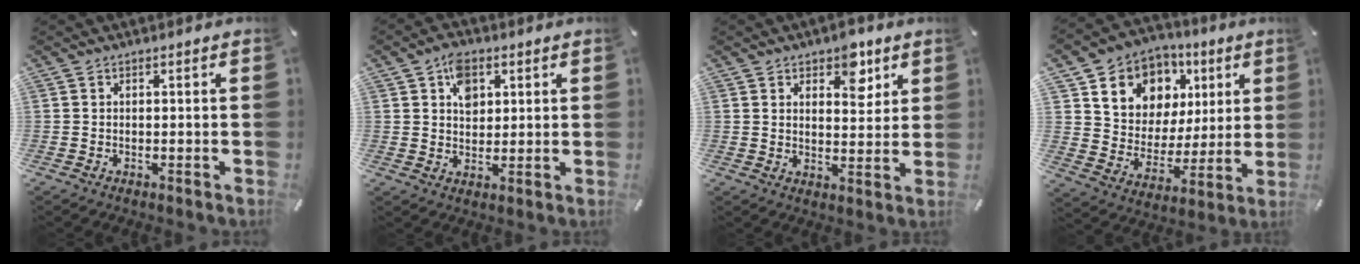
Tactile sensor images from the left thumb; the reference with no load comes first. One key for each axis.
{"total": 6.6, "fx": 2.6, "fy": 5.0, "fz": 3.4, "tx": -0.047, "ty": 0.000, "tz": 0.042}
{"total": 7.1, "fx": 4.3, "fy": 4.4, "fz": 3.5, "tx": -0.020, "ty": -0.024, "tz": 0.066}
{"total": 11.7, "fx": 5.4, "fy": 10.1, "fz": 2.3, "tx": -0.046, "ty": -0.041, "tz": 0.106}